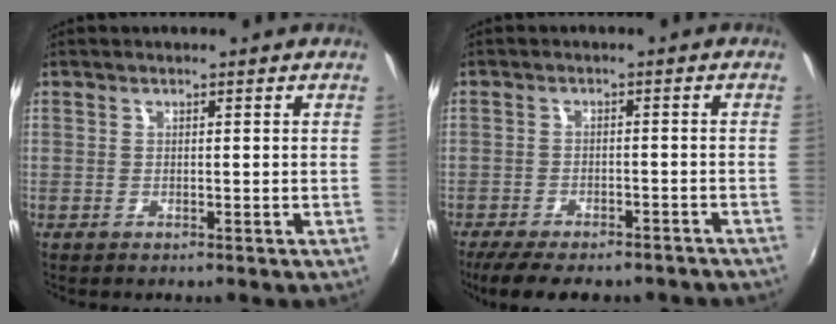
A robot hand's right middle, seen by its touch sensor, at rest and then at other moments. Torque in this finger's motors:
{"motor_torque": [1.06, -1.08, 0.52, 0.07]}